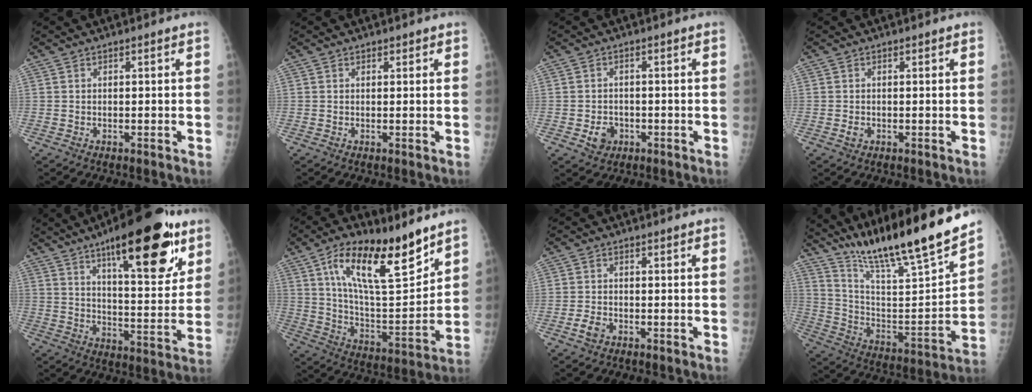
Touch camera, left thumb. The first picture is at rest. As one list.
[{"total": 0.9, "force": [0.7, 0.6, 0.3], "torque": [0.007, -0.003, 0.005]}, {"total": 3.7, "force": [-1.2, 3.1, 1.5], "torque": [-0.011, 0.005, -0.016]}, {"total": 1.1, "force": [-0.2, 1.0, 0.6], "torque": [-0.006, 0.001, -0.002]}, {"total": 19.8, "force": [11.1, 6.2, 15.2], "torque": [-0.183, -0.049, 0.161]}, {"total": 21.1, "force": [12.2, 7.2, 15.6], "torque": [-0.230, -0.060, 0.219]}, {"total": 2.6, "force": [-1.3, 1.7, 1.4], "torque": [-0.024, 0.004, -0.023]}, {"total": 23.9, "force": [19.9, 1.7, 13.2], "torque": [-0.199, -0.107, 0.331]}]